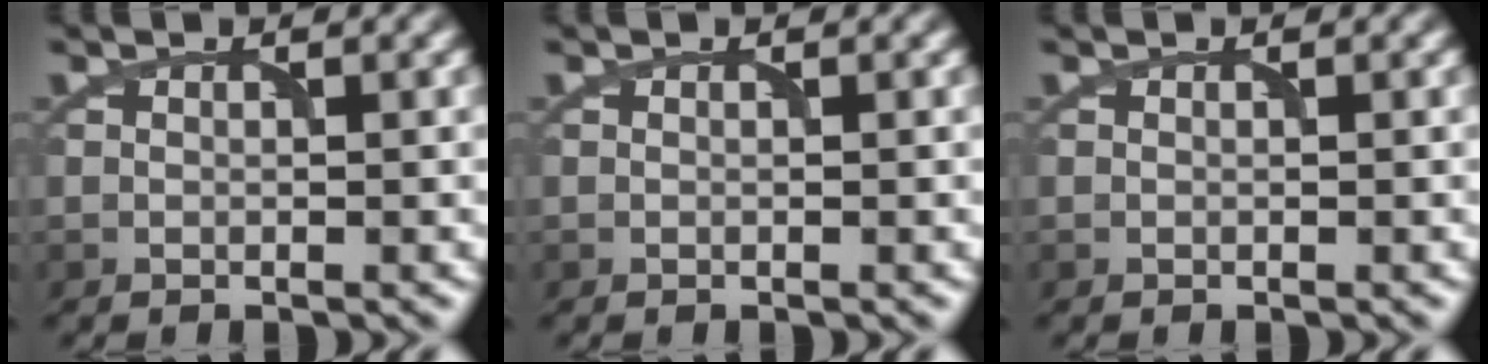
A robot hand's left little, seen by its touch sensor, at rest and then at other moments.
{"total": 0.0}
{"total": 0.0}